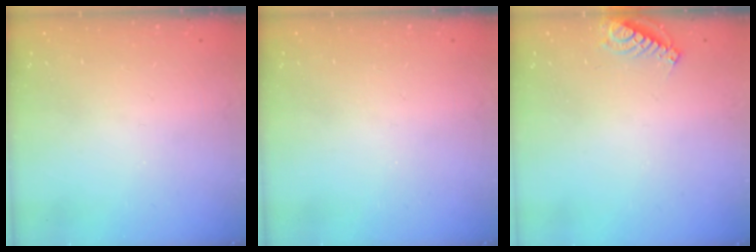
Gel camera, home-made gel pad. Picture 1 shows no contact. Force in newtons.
{"total": 0.0}
{"total": 6.1, "press": 6.1, "slide": 0.5}